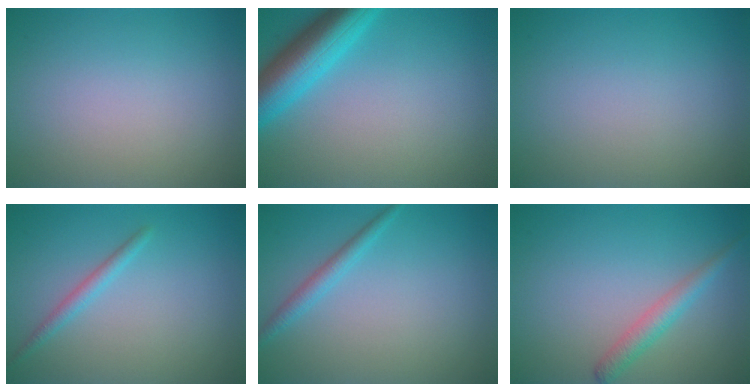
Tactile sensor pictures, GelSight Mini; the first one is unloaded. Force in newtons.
{"total": 6.6, "press": 6.6, "slide": 0.3}
{"total": 0.0}
{"total": 1.4, "press": 1.4, "slide": 0.0}
{"total": 1.6, "press": 1.6, "slide": 0.1}
{"total": 2.2, "press": 2.2, "slide": 0.1}